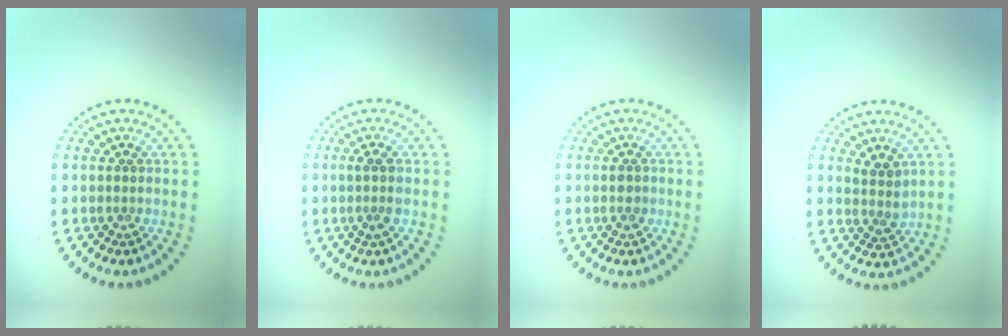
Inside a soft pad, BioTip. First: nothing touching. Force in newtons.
{"total": 1.6, "press": 1.3, "slide": 0.8}
{"total": 0.9, "press": 0.9, "slide": 0.1}
{"total": 1.9, "press": 1.5, "slide": 1.1}